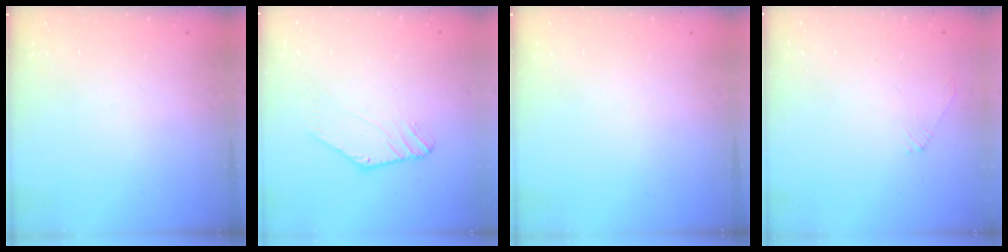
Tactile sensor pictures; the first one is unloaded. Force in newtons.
{"total": 1.0, "press": 1.0, "slide": 0.1}
{"total": 0.0}
{"total": 1.7, "press": 1.6, "slide": 0.4}